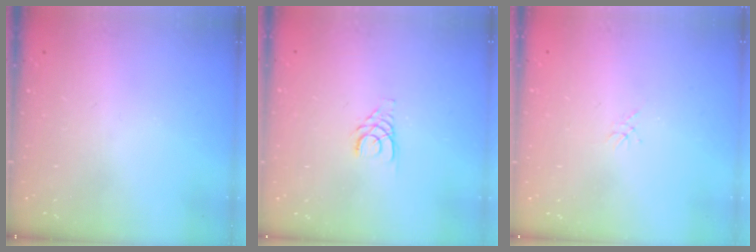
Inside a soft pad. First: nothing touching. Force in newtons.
{"total": 3.4, "press": 3.4, "slide": 0.3}
{"total": 0.0}